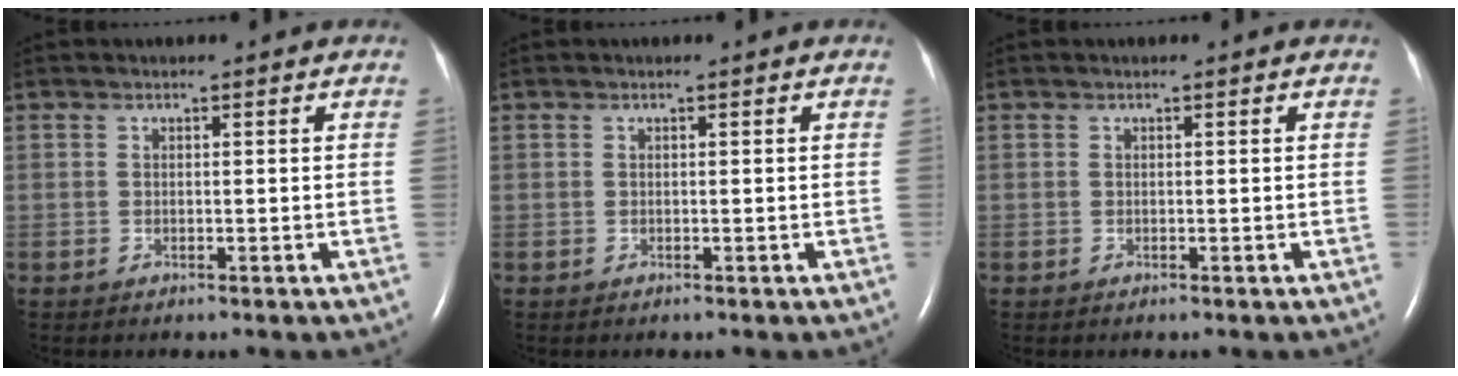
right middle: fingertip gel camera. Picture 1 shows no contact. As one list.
[{"total": 0.0}, {"total": 0.0}]